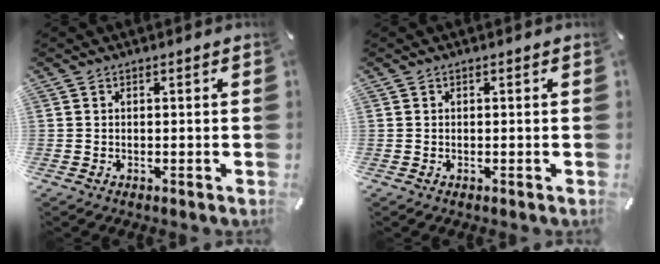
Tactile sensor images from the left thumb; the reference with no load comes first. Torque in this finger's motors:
{"motor_torque": [-0.05, -0.05, -0.03, 0.04, 0.00]}